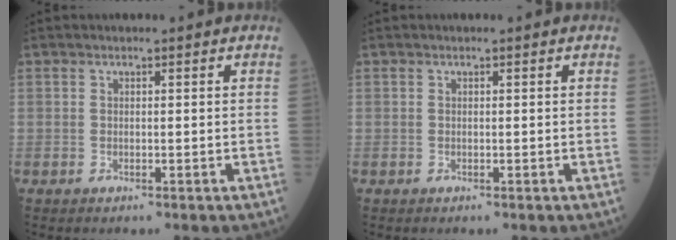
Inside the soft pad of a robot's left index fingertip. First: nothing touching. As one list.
[{"total": 0.0}]